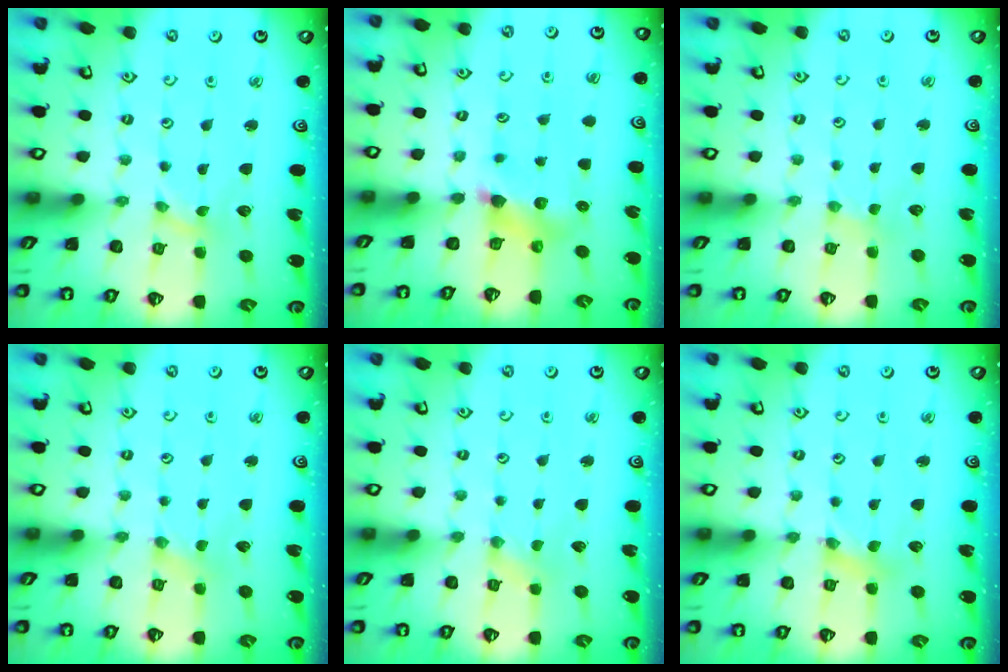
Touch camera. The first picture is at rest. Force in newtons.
{"total": 6.1, "press": 6.0, "slide": 0.5}
{"total": 1.2, "press": 1.2, "slide": 0.2}
{"total": 0.7, "press": 0.7, "slide": 0.2}
{"total": 0.8, "press": 0.8, "slide": 0.1}
{"total": 4.0, "press": 4.0, "slide": 0.5}